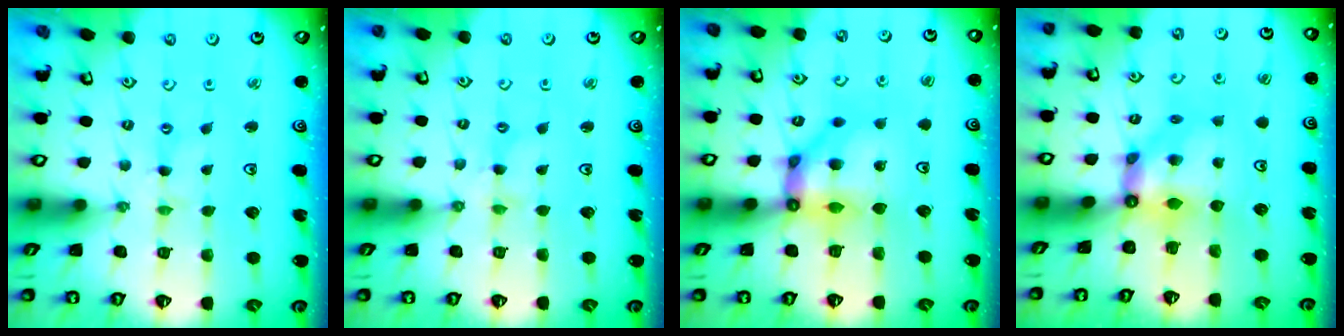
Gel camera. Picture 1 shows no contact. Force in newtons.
{"total": 1.1, "press": 1.0, "slide": 0.2}
{"total": 10.6, "press": 10.6, "slide": 0.9}
{"total": 7.1, "press": 7.1, "slide": 0.5}